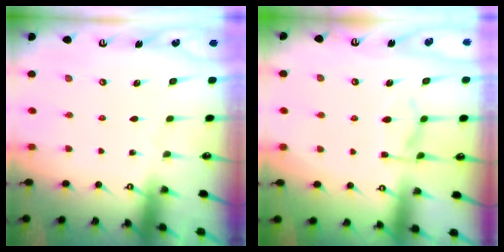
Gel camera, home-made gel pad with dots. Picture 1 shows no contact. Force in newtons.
{"total": 5.2, "press": 5.0, "slide": 1.5}